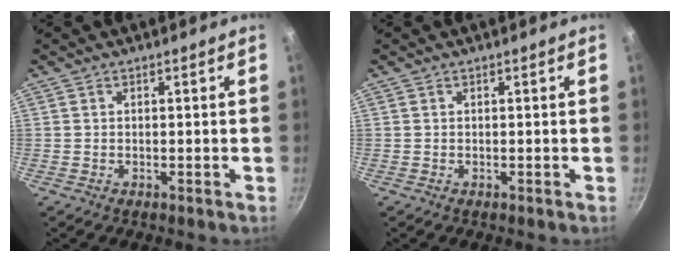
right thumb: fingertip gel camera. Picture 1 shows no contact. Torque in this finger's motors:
{"motor_torque": [0.00, 0.00, 0.01, -0.01, 0.00]}